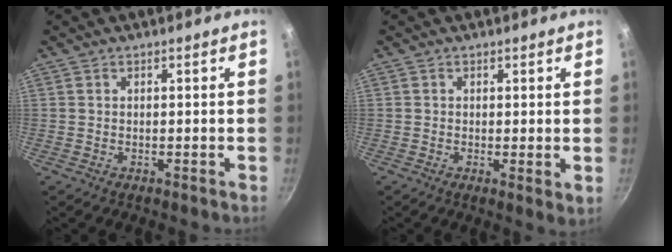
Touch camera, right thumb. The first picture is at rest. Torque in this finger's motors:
{"motor_torque": [-0.19, 0.29, -0.14, -0.20, -0.08]}